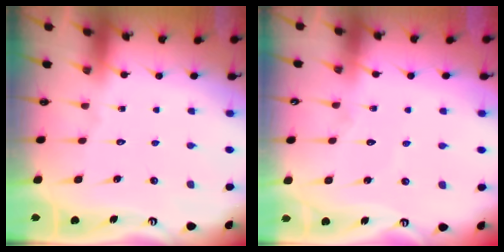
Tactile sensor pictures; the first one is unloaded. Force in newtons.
{"total": 5.2, "press": 5.1, "slide": 0.5}